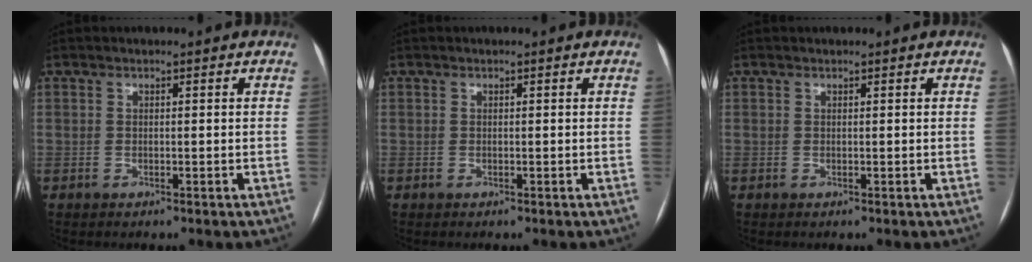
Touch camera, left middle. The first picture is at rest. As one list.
[{"total": 0.0}, {"total": 0.0}]